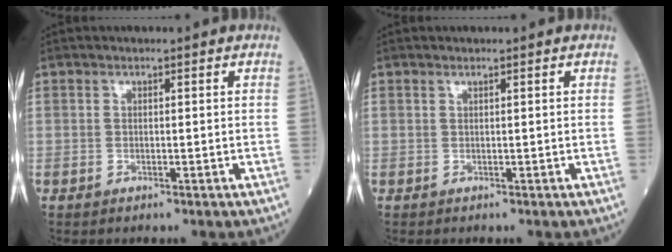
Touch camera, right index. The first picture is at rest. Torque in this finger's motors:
{"motor_torque": [-0.04, 0.04, -0.02, 0.00]}